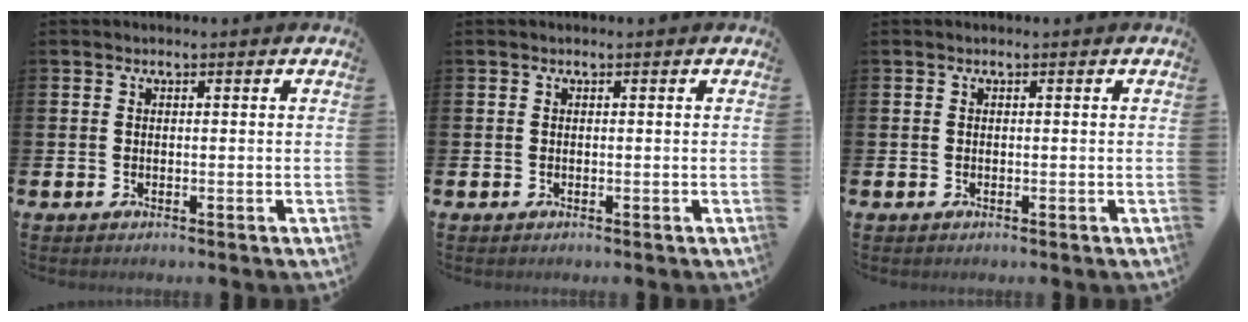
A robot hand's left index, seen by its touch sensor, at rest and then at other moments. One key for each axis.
{"total": 0.0}
{"total": 0.0}